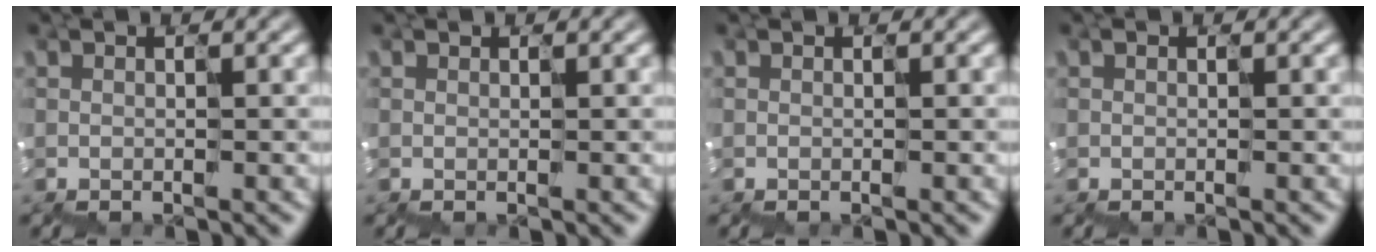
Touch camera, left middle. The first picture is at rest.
{"total": 0.0}
{"total": 0.0}
{"total": 0.0}